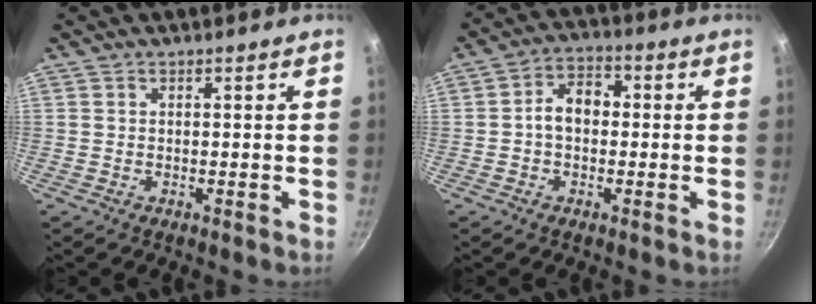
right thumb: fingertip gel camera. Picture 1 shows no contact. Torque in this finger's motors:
{"motor_torque": [0.82, 0.63, 1.17, 0.02, 0.05]}